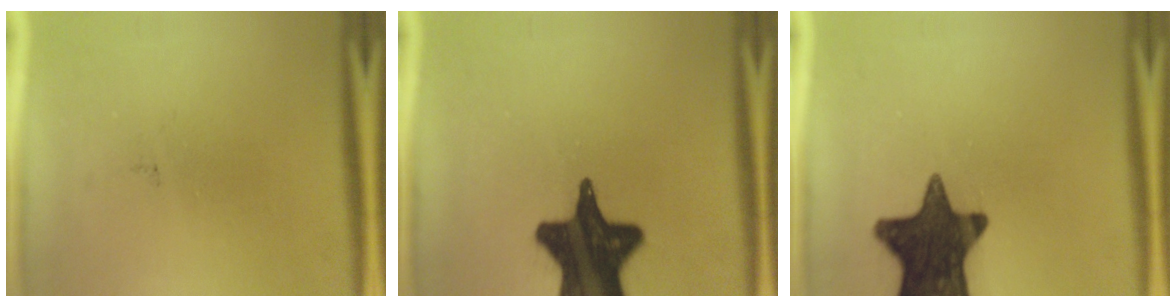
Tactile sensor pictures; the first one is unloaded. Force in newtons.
{"total": 19.5}
{"total": 16.3}